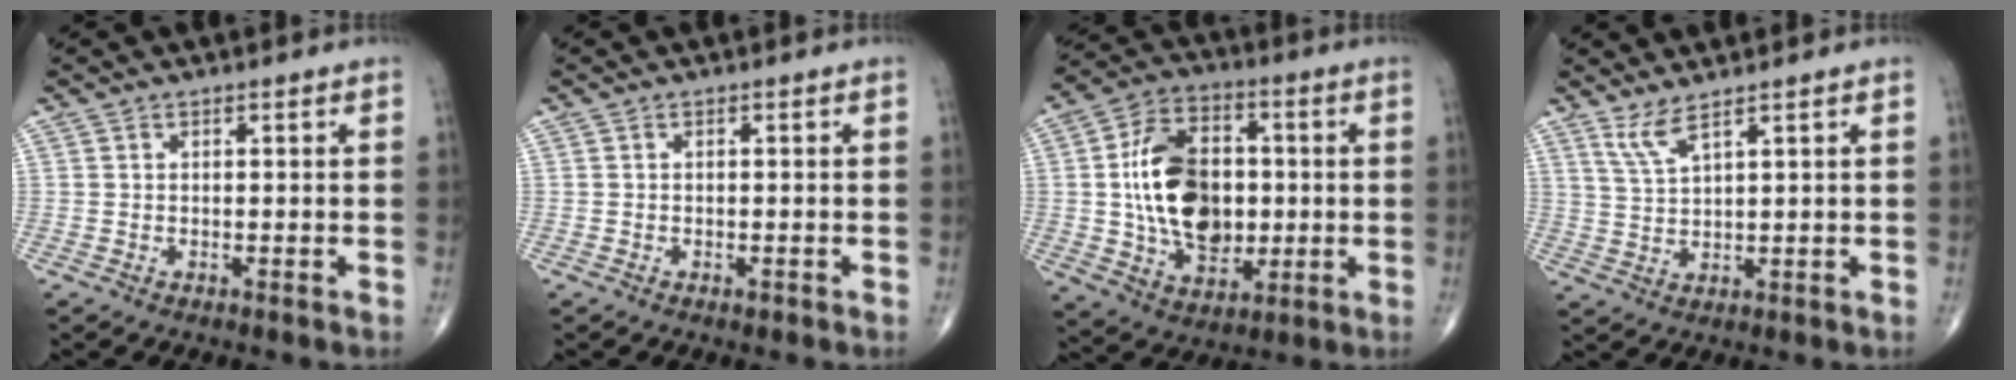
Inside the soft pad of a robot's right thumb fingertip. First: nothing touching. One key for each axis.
{"total": 0.7, "fx": -0.4, "fy": 0.3, "fz": 0.4, "tx": -0.006, "ty": 0.000, "tz": -0.006}
{"total": 18.1, "fx": 0.4, "fy": 12.2, "fz": 13.4, "tx": -0.201, "ty": 0.010, "tz": 0.011}
{"total": 3.9, "fx": 2.8, "fy": 0.4, "fz": 2.6, "tx": -0.062, "ty": -0.023, "tz": 0.065}